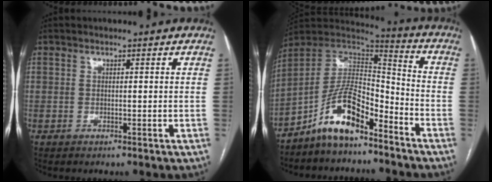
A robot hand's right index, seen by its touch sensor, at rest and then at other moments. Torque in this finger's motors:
{"motor_torque": [0.89, -1.06, 0.39, 0.19]}